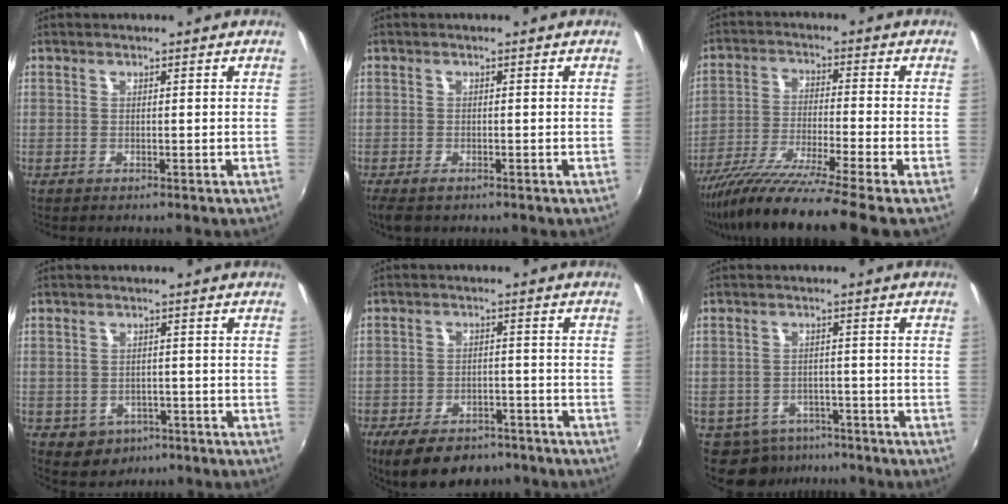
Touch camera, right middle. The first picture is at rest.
{"total": 3.3, "force": [-2.3, 1.2, 2.0], "torque": [-0.043, -0.015, -0.040]}
{"total": 14.8, "force": [-12.2, -2.1, 8.1], "torque": [-0.159, -0.043, -0.215]}
{"total": 5.5, "force": [-2.4, 4.7, 1.7], "torque": [-0.048, -0.004, -0.021]}
{"total": 12.5, "force": [-9.2, 6.0, 6.0], "torque": [-0.137, -0.012, -0.135]}
{"total": 7.6, "force": [-5.1, 5.3, 2.0], "torque": [-0.056, 0.002, -0.064]}